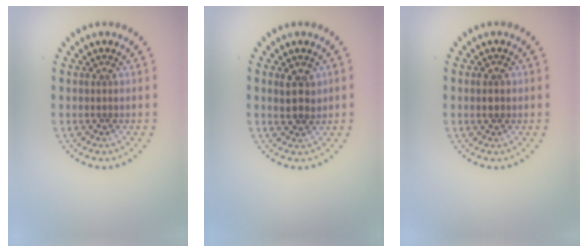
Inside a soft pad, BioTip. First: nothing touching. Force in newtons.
{"total": 2.3, "press": 2.1, "slide": 1.0}
{"total": 1.5, "press": 1.5, "slide": 0.2}